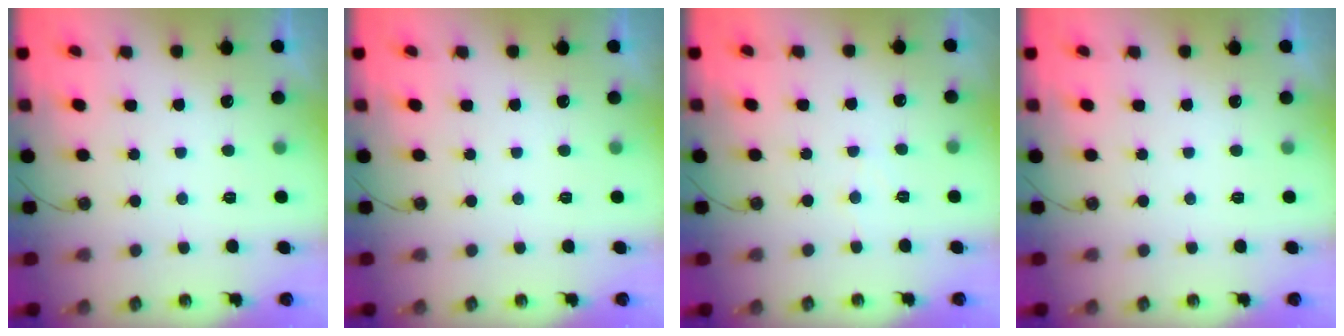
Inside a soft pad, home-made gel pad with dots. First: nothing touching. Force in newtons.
{"total": 0.0}
{"total": 3.4, "press": 3.3, "slide": 0.5}
{"total": 0.0}